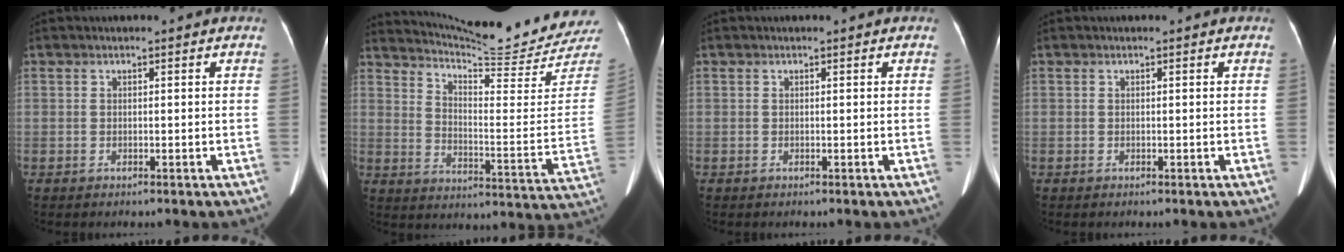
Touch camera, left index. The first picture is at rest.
{"total": 20.7, "force": [20.2, -1.0, 4.4], "torque": [-0.082, -0.129, 0.262]}
{"total": 0.0}
{"total": 0.0}